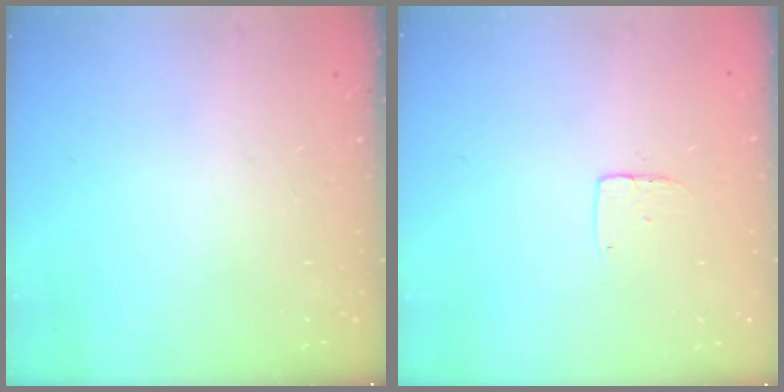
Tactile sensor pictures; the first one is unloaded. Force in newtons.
{"total": 3.6, "press": 3.6, "slide": 0.3}